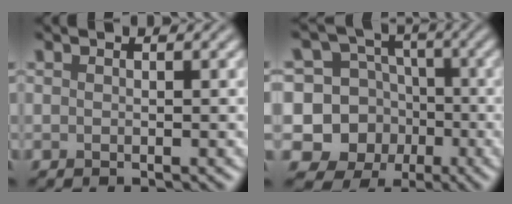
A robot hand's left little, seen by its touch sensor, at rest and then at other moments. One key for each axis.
{"total": 12.5, "fx": -3.2, "fy": 11.8, "fz": 2.6, "tx": -0.081, "ty": -0.008, "tz": -0.061}